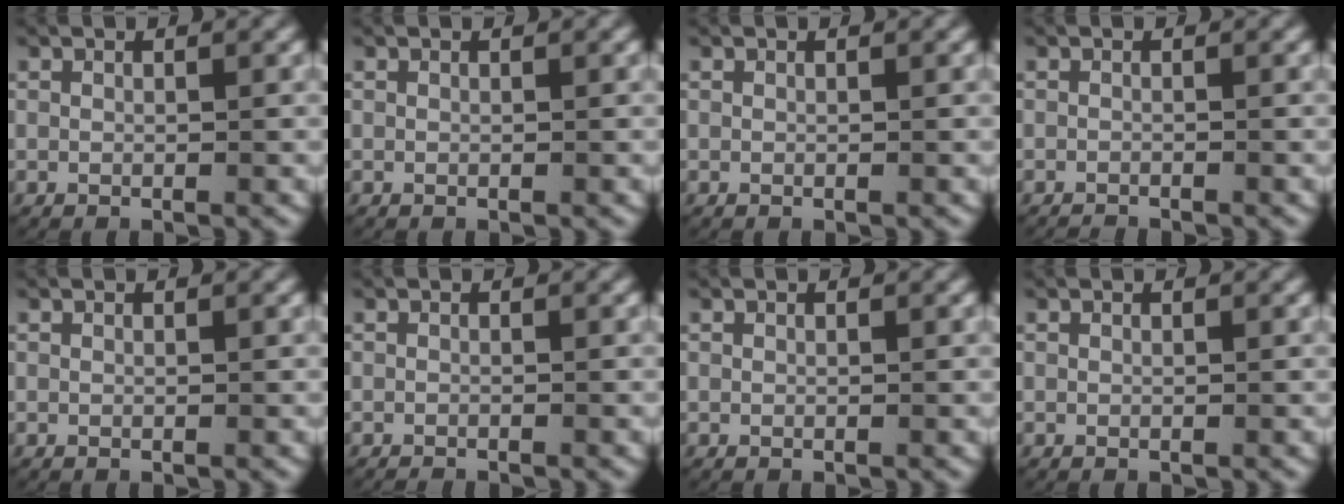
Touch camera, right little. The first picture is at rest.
{"total": 0.0}
{"total": 0.0}
{"total": 1.3, "force": [-1.3, 0.1, 0.1], "torque": [-0.006, -0.009, -0.019]}
{"total": 0.0}
{"total": 1.0, "force": [-1.0, 0.1, 0.0], "torque": [-0.004, -0.006, -0.015]}
{"total": 0.0}
{"total": 0.0}